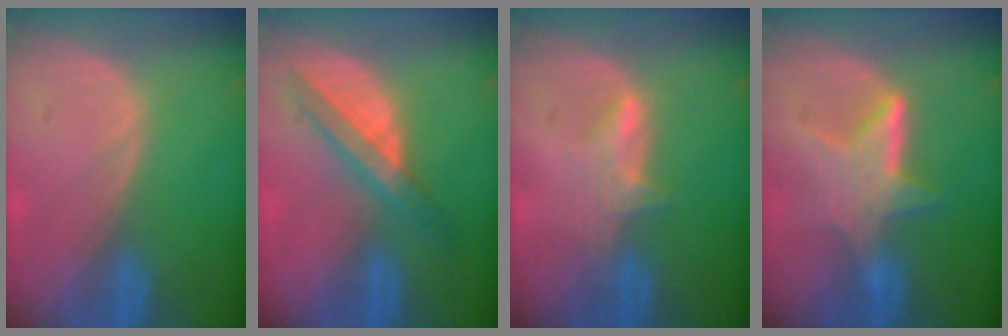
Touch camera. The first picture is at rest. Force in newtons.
{"total": 5.8, "press": 5.7, "slide": 1.4}
{"total": 2.9, "press": 2.9, "slide": 0.4}
{"total": 6.2, "press": 6.0, "slide": 1.4}